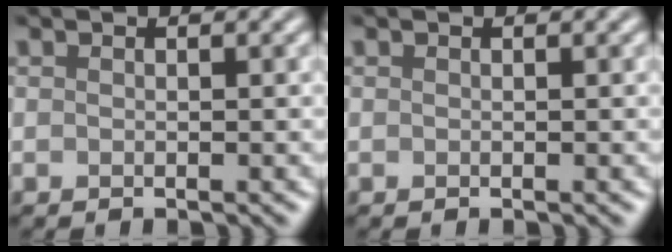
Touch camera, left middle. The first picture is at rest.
{"total": 0.0}